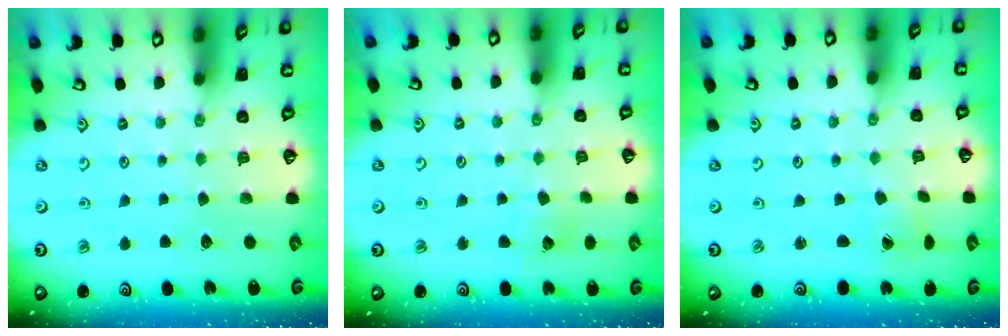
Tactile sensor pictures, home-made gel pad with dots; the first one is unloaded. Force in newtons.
{"total": 4.6, "press": 4.6, "slide": 0.5}
{"total": 0.5, "press": 0.5, "slide": 0.1}